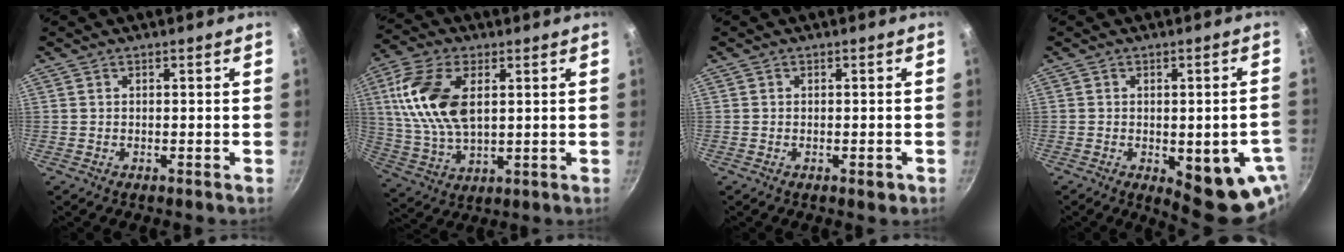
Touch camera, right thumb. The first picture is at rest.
{"total": 15.2, "force": [3.6, 8.4, 12.2], "torque": [-0.234, -0.005, 0.072]}
{"total": 1.6, "force": [-0.6, 0.8, 1.2], "torque": [-0.015, 0.001, -0.011]}
{"total": 14.2, "force": [-4.1, 5.7, 12.3], "torque": [-0.106, -0.005, -0.043]}